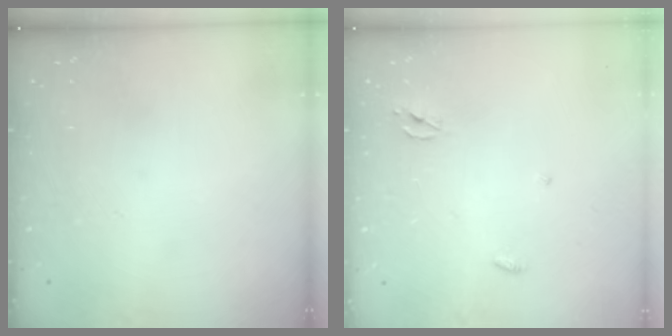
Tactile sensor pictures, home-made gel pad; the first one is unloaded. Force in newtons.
{"total": 2.3, "press": 2.3, "slide": 0.1}